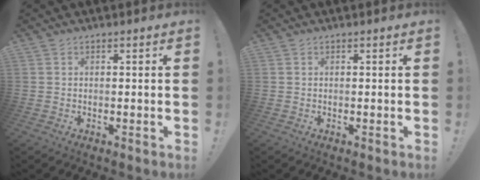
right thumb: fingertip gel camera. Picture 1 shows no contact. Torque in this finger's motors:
{"motor_torque": [-0.10, 0.10, -0.07, 0.17, 0.01]}